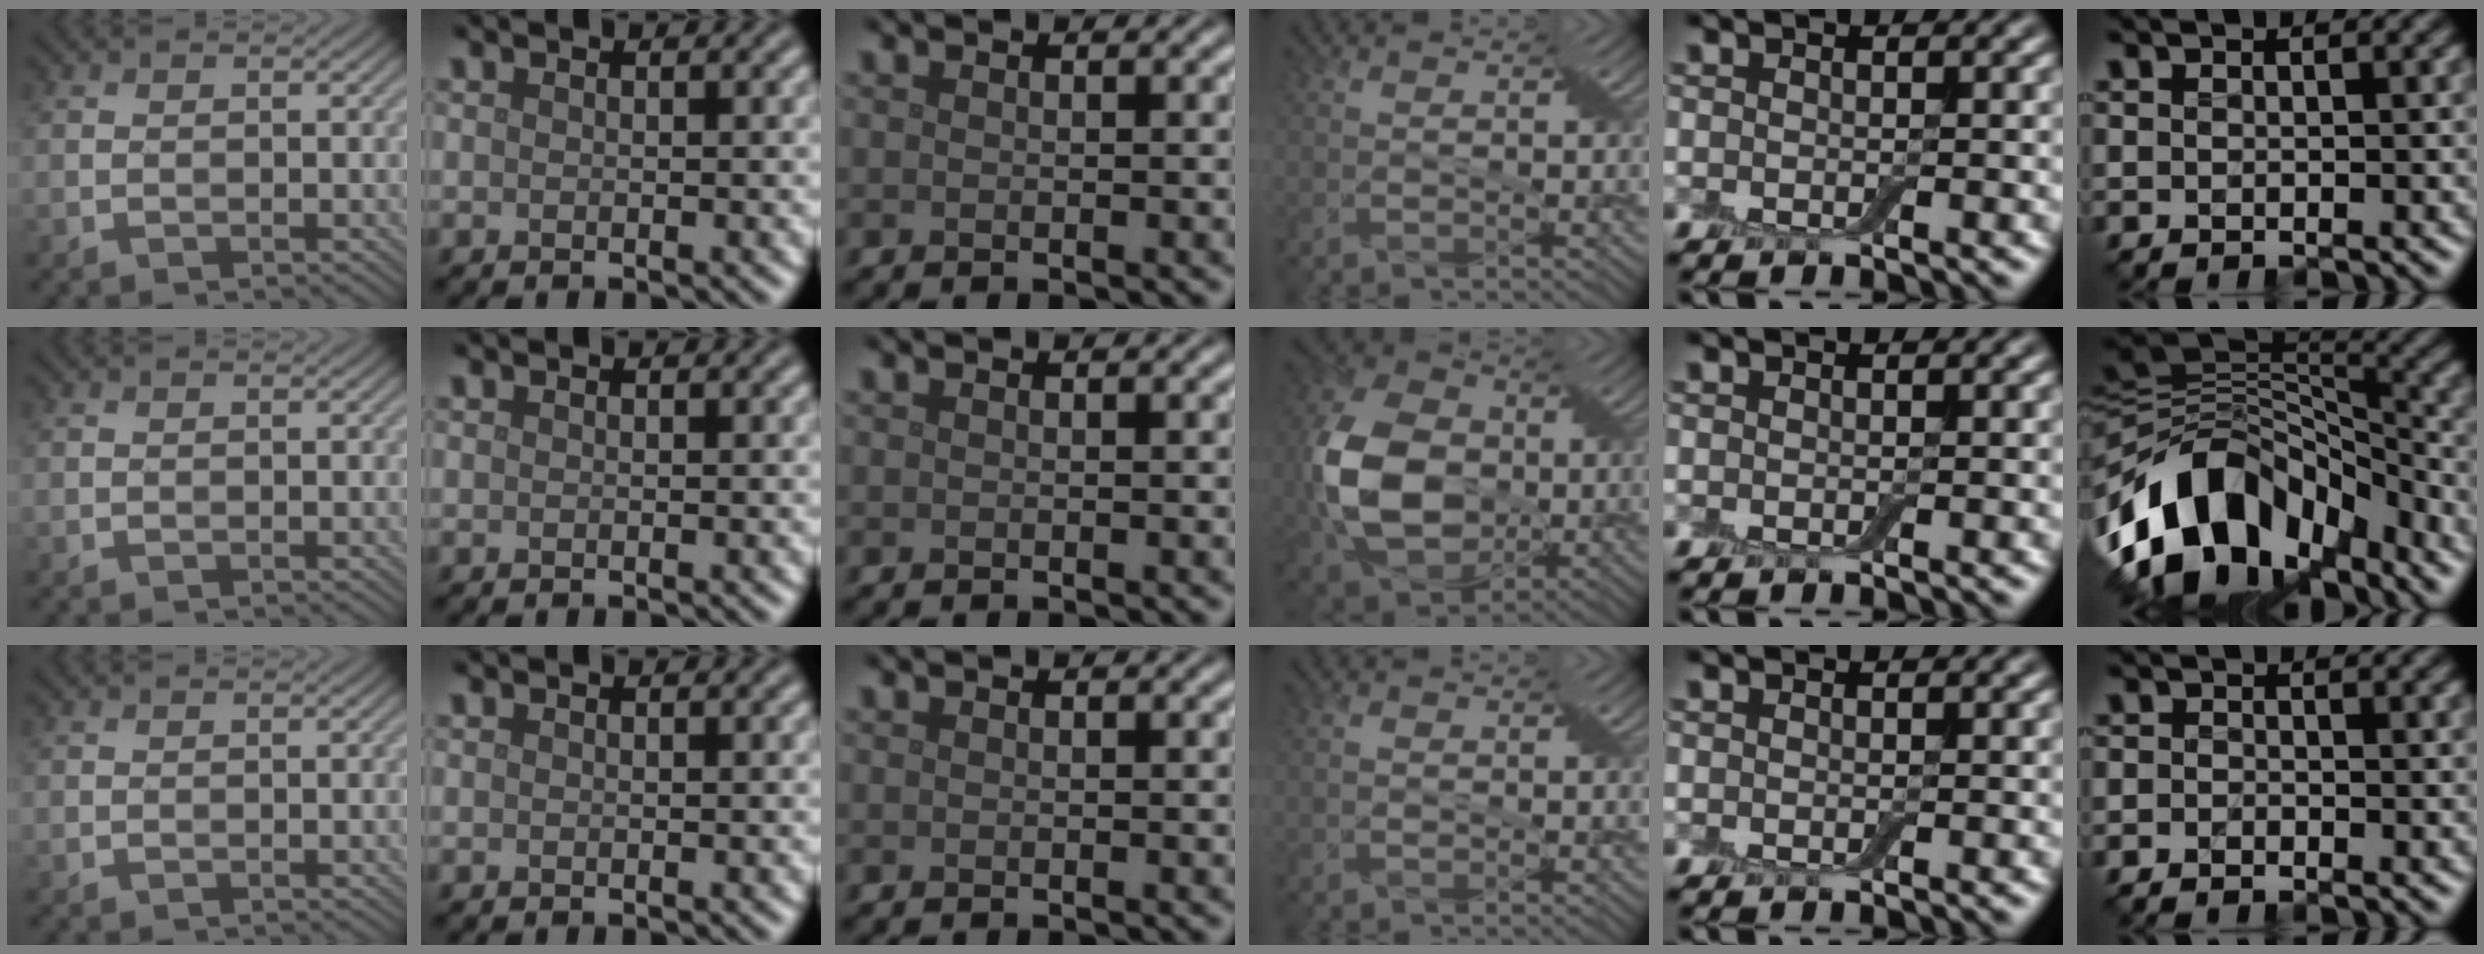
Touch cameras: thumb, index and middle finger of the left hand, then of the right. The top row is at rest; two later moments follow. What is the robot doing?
{"motion": "cut", "object": "cling film"}